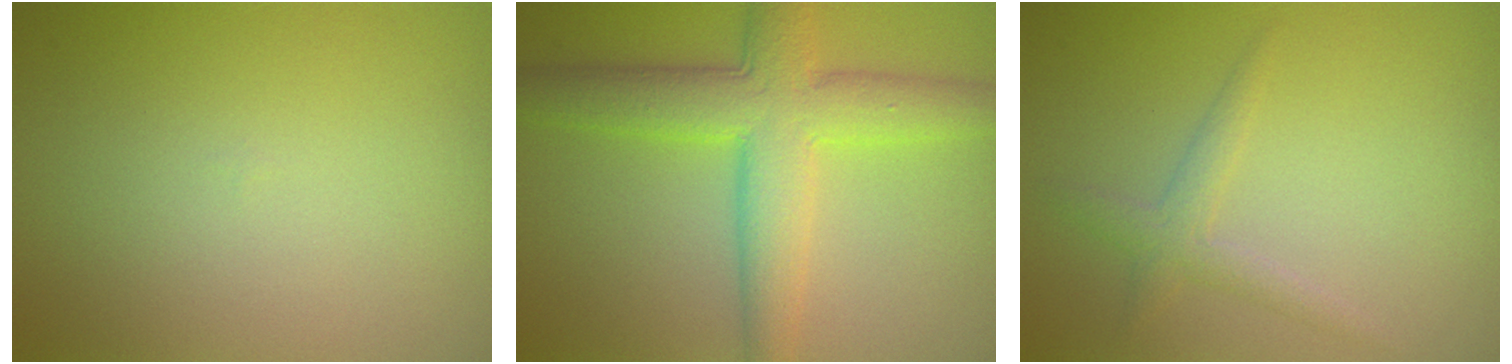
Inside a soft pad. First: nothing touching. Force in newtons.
{"total": 6.9, "press": 6.9, "slide": 0.3}
{"total": 1.8, "press": 1.8, "slide": 0.1}